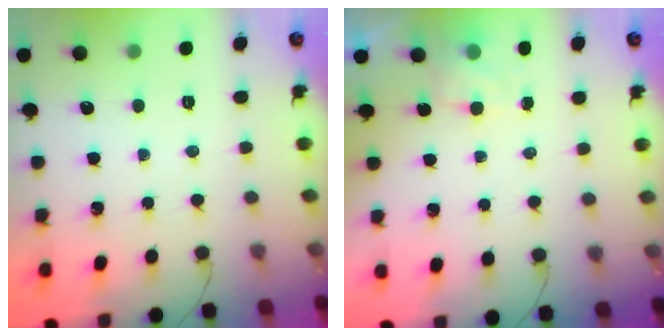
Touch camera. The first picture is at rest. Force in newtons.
{"total": 3.5, "press": 3.3, "slide": 1.1}